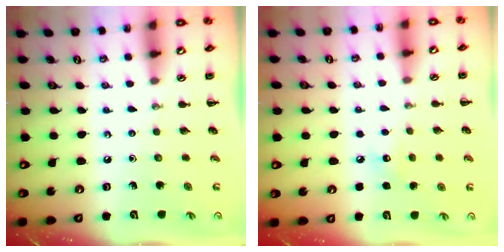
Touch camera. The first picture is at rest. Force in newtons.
{"total": 4.7, "press": 4.6, "slide": 1.0}